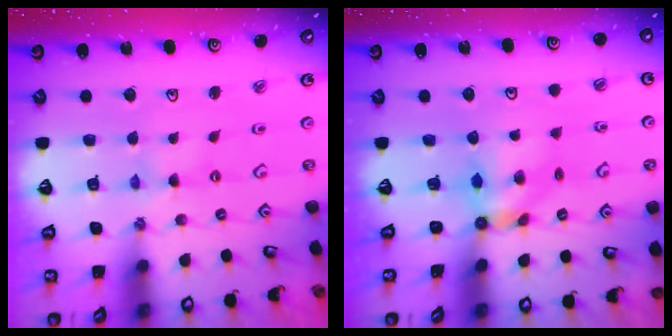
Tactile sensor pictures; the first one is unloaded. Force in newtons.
{"total": 5.1, "press": 5.1, "slide": 0.2}